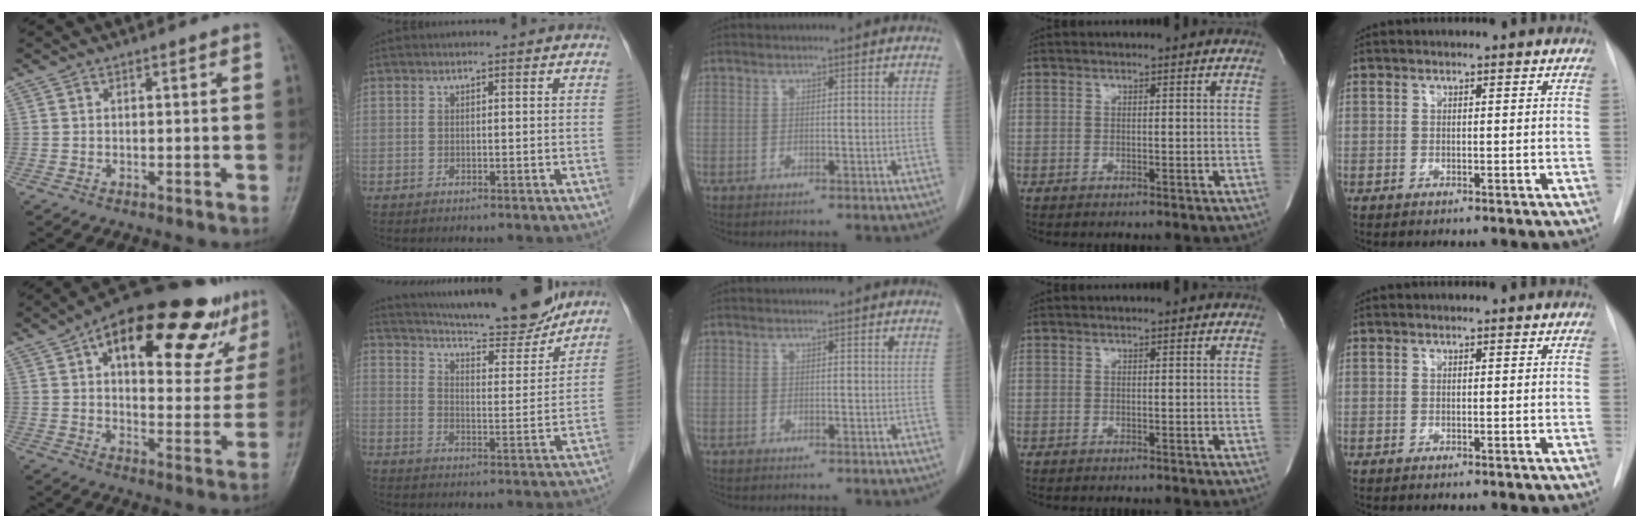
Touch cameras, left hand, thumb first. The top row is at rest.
{"thumb": {"total": 26.1, "force": [14.8, 10.7, 18.6], "torque": [-0.224, -0.011, 0.213]}, "index": {"total": 19.3, "force": [17.4, 2.5, 7.9], "torque": [-0.129, -0.011, 0.245]}}